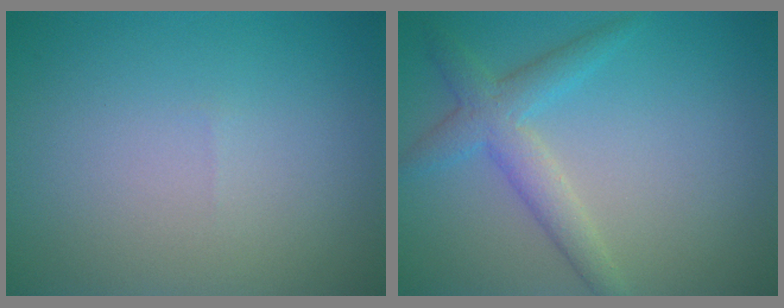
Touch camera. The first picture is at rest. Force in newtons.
{"total": 3.3, "press": 3.3, "slide": 0.2}